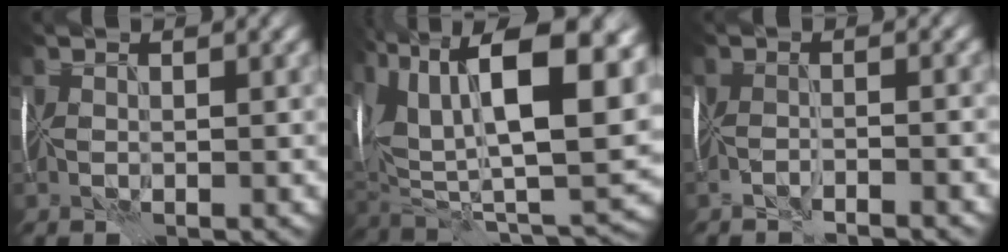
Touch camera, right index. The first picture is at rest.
{"total": 17.1, "force": [6.2, 7.5, 14.1], "torque": [-0.258, 0.030, 0.118]}
{"total": 2.8, "force": [-2.6, -0.8, 0.4], "torque": [-0.008, -0.002, -0.043]}